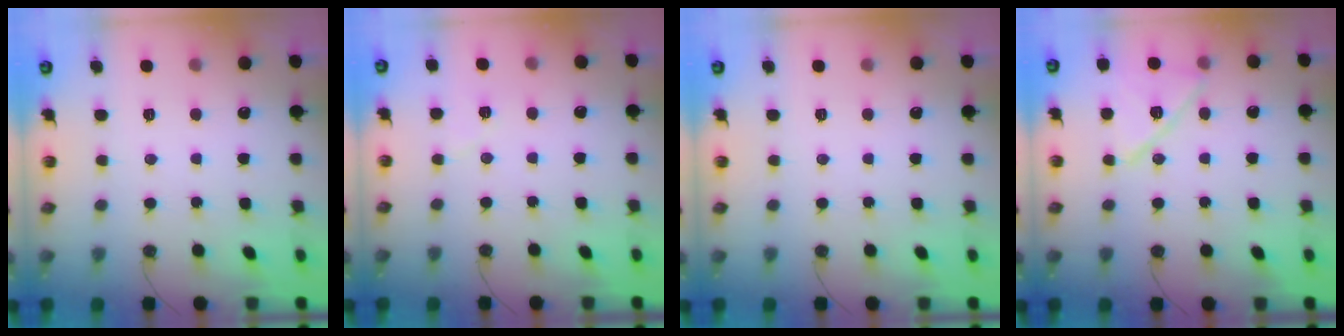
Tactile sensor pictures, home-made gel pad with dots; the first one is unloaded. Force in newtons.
{"total": 4.1, "press": 3.8, "slide": 1.7}
{"total": 0.0}
{"total": 13.3, "press": 13.3, "slide": 0.8}